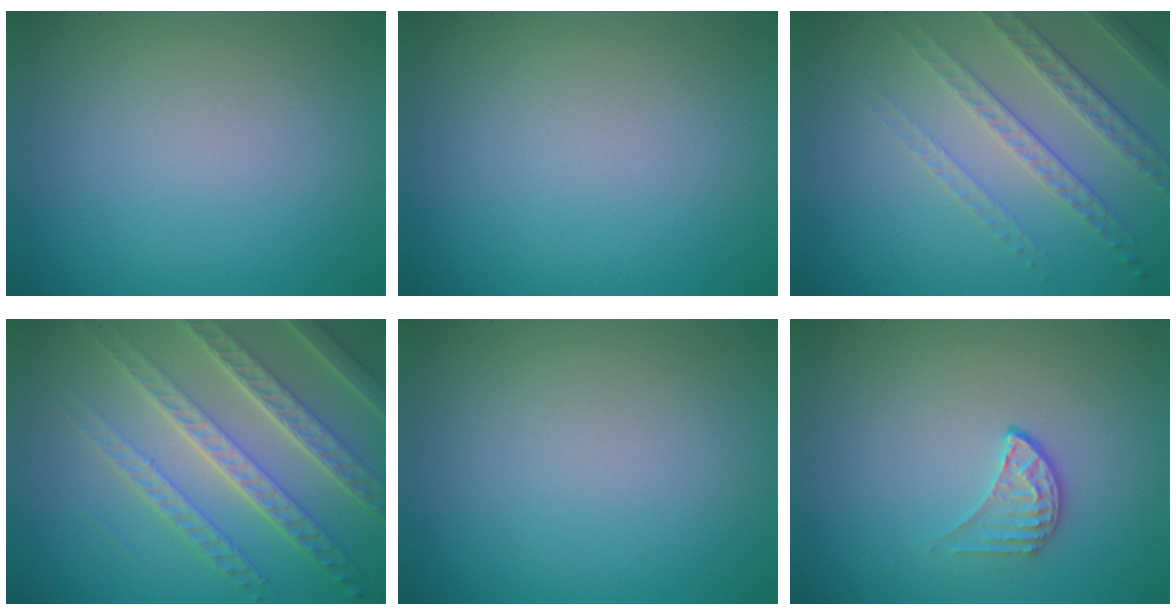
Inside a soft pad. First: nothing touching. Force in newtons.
{"total": 0.0}
{"total": 4.5, "press": 3.1, "slide": 3.3}
{"total": 7.2, "press": 5.5, "slide": 4.7}
{"total": 0.0}
{"total": 1.6, "press": 1.0, "slide": 1.2}